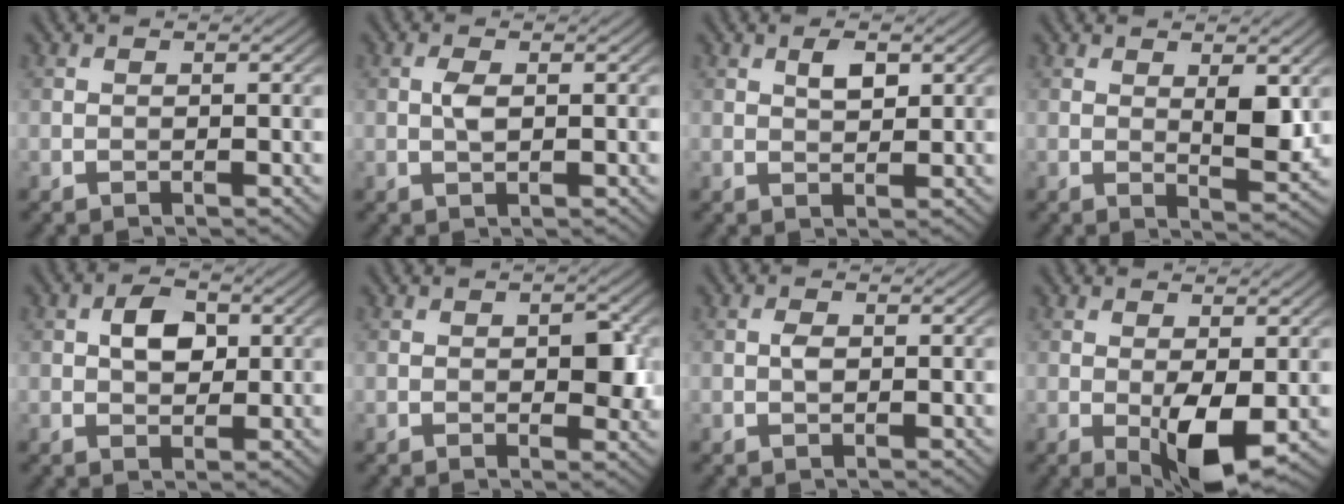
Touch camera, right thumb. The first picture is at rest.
{"total": 1.8, "force": [0.2, 0.7, 1.6], "torque": [-0.037, 0.003, 0.003]}
{"total": 2.4, "force": [1.0, 1.2, 1.8], "torque": [-0.034, -0.001, 0.019]}
{"total": 4.0, "force": [1.2, 1.4, 3.5], "torque": [-0.065, -0.009, 0.026]}
{"total": 4.3, "force": [0.9, 2.9, 3.1], "torque": [-0.057, 0.006, 0.011]}
{"total": 3.8, "force": [0.1, 2.1, 3.1], "torque": [-0.045, -0.004, 0.004]}
{"total": 1.2, "force": [0.0, 0.7, 1.0], "torque": [-0.020, 0.002, 0.000]}
{"total": 5.4, "force": [-1.0, 2.1, 4.8], "torque": [-0.088, -0.005, -0.014]}